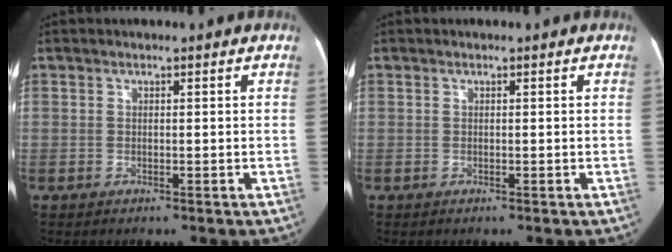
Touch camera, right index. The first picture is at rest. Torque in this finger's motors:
{"motor_torque": [0.00, 0.00, 0.00, 0.00]}